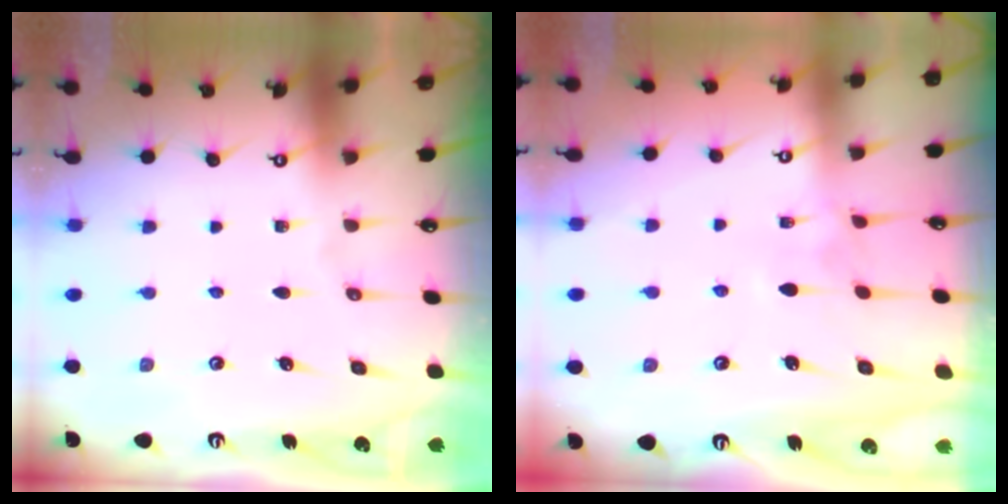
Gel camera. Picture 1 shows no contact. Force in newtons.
{"total": 3.0, "press": 2.9, "slide": 0.3}